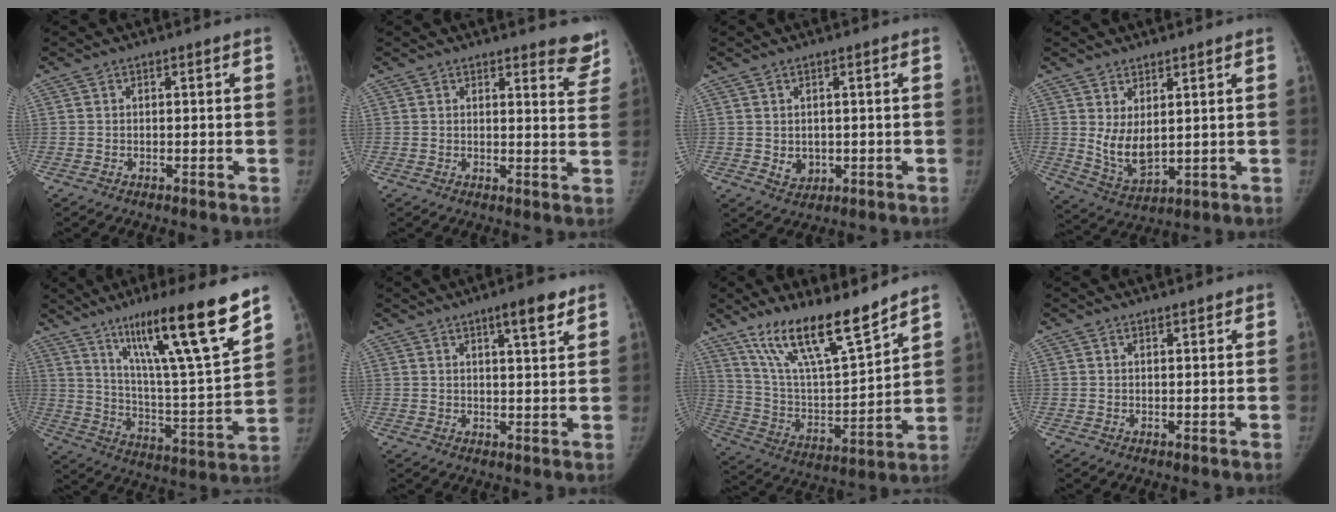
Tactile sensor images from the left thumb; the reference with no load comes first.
{"total": 6.5, "force": [5.8, 1.9, 2.1], "torque": [0.010, -0.041, 0.049]}
{"total": 3.1, "force": [0.0, 2.6, 1.7], "torque": [-0.016, -0.005, 0.014]}
{"total": 7.6, "force": [2.1, 4.1, 6.0], "torque": [-0.097, -0.030, 0.058]}
{"total": 22.9, "force": [14.9, 1.8, 17.3], "torque": [-0.258, -0.066, 0.251]}
{"total": 6.0, "force": [3.8, 1.2, 4.5], "torque": [-0.058, -0.021, 0.056]}
{"total": 18.9, "force": [14.2, 4.2, 11.8], "torque": [-0.178, -0.077, 0.262]}
{"total": 1.1, "force": [1.0, 0.5, 0.4], "torque": [-0.003, -0.005, 0.013]}